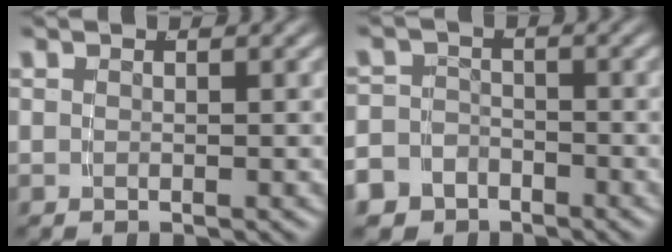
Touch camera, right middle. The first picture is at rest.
{"total": 6.1, "force": [-3.6, 4.8, 1.1], "torque": [-0.029, -0.023, -0.065]}